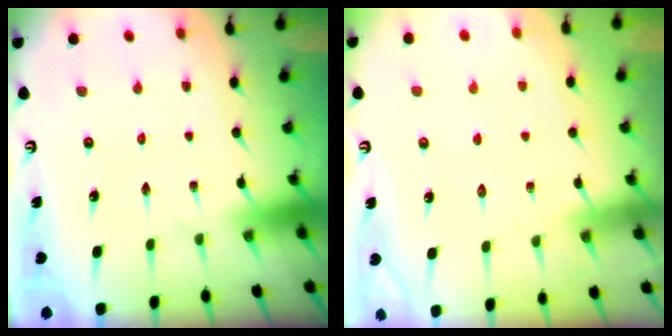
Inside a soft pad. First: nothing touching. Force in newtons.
{"total": 4.9, "press": 4.9, "slide": 0.6}